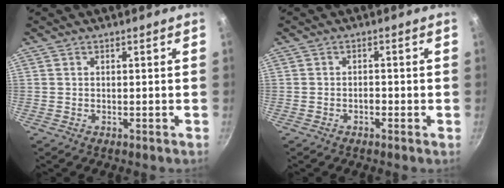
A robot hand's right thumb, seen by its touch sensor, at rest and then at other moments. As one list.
[{"total": 1.1, "force": [-0.6, 0.5, 0.7], "torque": [-0.012, 0.005, -0.014]}]